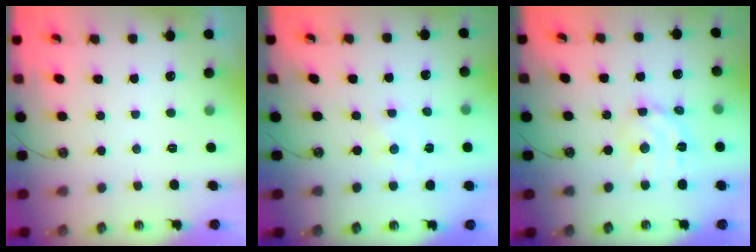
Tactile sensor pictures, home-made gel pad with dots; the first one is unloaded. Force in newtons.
{"total": 0.0}
{"total": 9.9, "press": 9.9, "slide": 0.5}